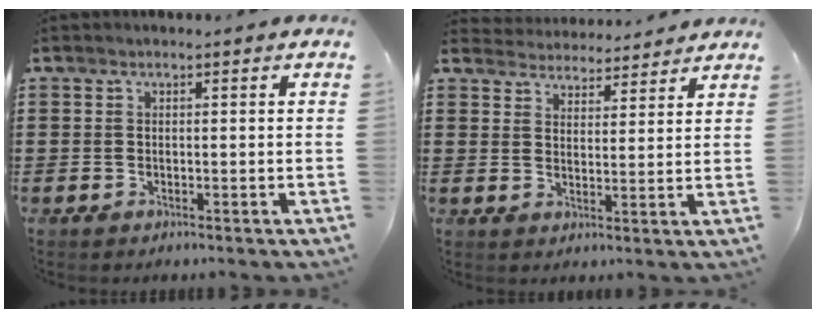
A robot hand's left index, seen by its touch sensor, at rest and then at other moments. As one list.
[{"total": 3.9, "force": [3.9, 0.5, -0.3], "torque": [-0.012, -0.019, 0.070]}]